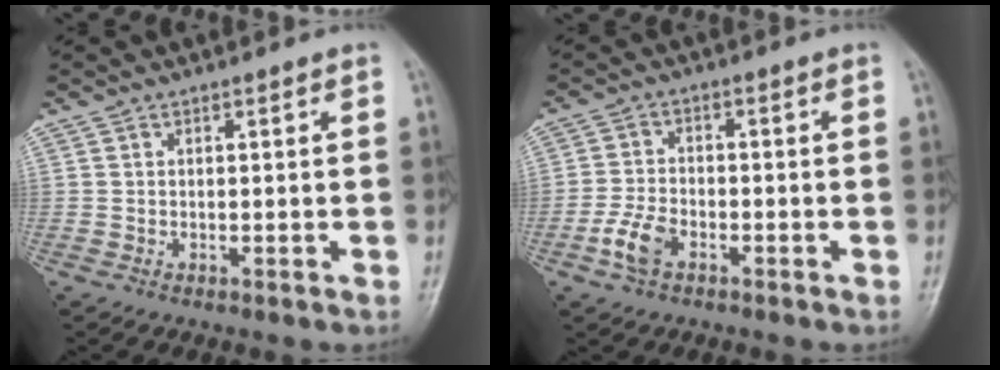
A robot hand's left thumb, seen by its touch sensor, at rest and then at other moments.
{"total": 5.3, "force": [-2.6, 3.0, 3.4], "torque": [-0.073, 0.011, -0.055]}